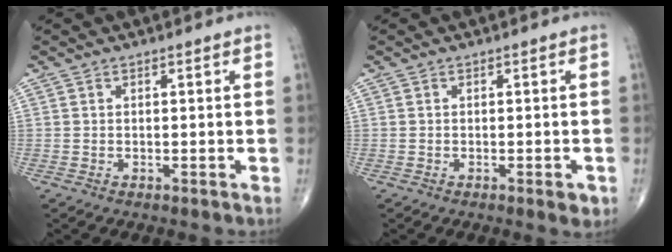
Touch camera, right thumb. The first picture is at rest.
{"total": 2.0, "force": [-0.9, 0.6, 1.7], "torque": [-0.020, -0.002, -0.012]}